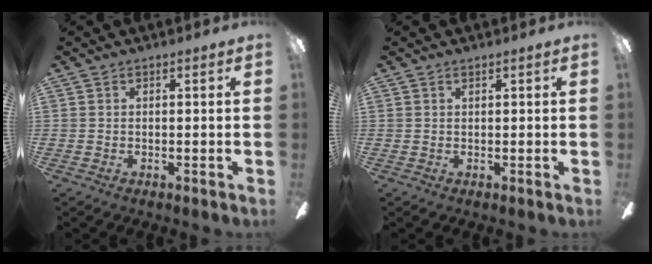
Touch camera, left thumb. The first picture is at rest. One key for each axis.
{"total": 0.0}